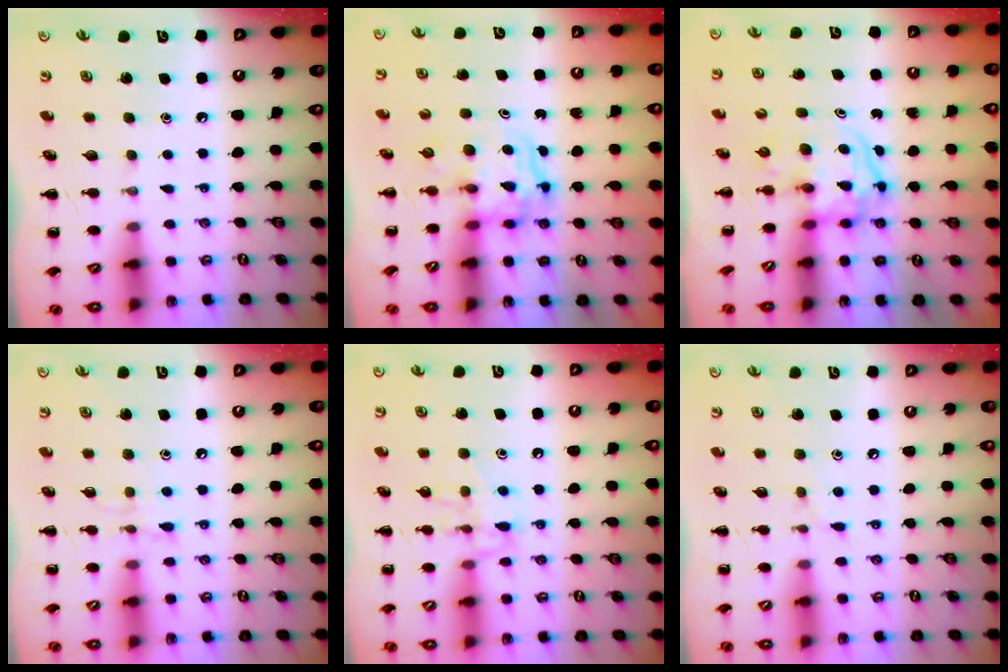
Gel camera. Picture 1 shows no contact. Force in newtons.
{"total": 3.6, "press": 3.6, "slide": 0.2}
{"total": 3.8, "press": 3.8, "slide": 0.5}
{"total": 5.9, "press": 5.8, "slide": 1.1}
{"total": 10.0, "press": 10.0, "slide": 0.9}
{"total": 5.0, "press": 4.7, "slide": 1.9}